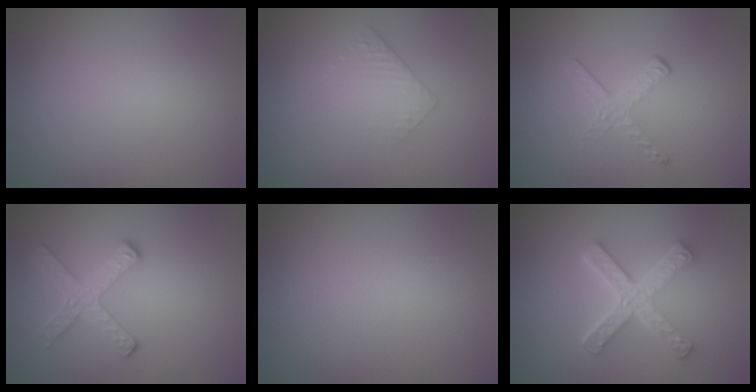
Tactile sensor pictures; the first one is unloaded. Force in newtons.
{"total": 1.9, "press": 1.9, "slide": 0.5}
{"total": 1.9, "press": 1.1, "slide": 1.6}
{"total": 2.8, "press": 2.6, "slide": 1.0}
{"total": 0.0}
{"total": 5.0, "press": 3.8, "slide": 3.2}